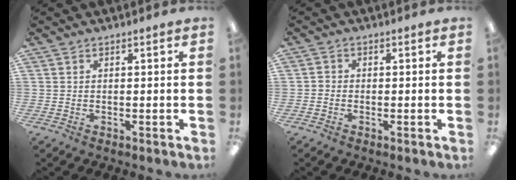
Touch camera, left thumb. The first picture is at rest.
{"total": 1.2, "force": [-1.0, 0.7, 0.2], "torque": [-0.003, 0.001, -0.019]}